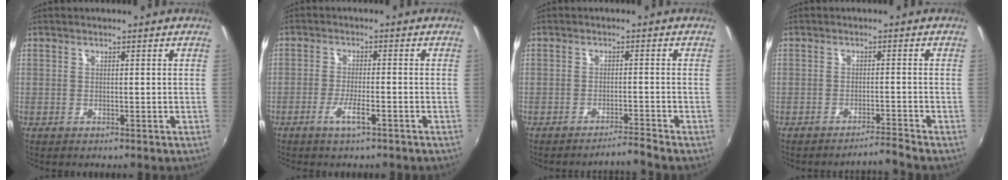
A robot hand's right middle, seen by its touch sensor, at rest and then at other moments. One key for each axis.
{"total": 3.9, "fx": -2.5, "fy": 0.5, "fz": 3.0, "tx": -0.068, "ty": -0.005, "tz": -0.048}
{"total": 3.0, "fx": -2.6, "fy": -1.5, "fz": -0.2, "tx": -0.002, "ty": 0.004, "tz": -0.044}
{"total": 3.1, "fx": -2.6, "fy": -1.6, "fz": -0.4, "tx": 0.002, "ty": 0.004, "tz": -0.045}